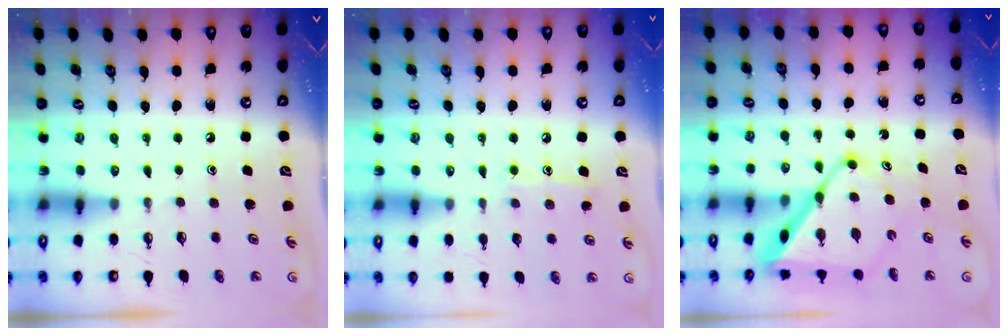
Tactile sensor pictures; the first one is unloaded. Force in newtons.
{"total": 7.8, "press": 7.8, "slide": 0.6}
{"total": 13.8, "press": 13.7, "slide": 1.4}